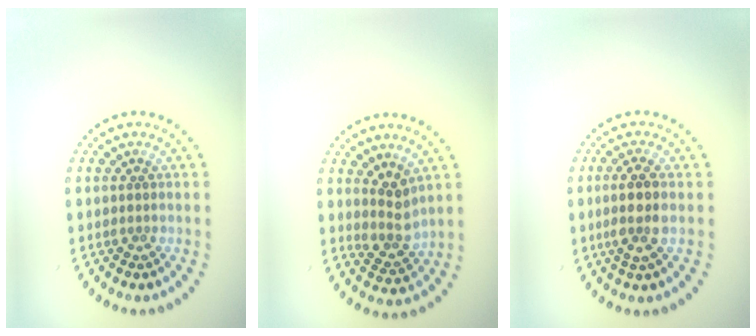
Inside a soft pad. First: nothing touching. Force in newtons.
{"total": 2.7, "press": 2.0, "slide": 1.8}
{"total": 2.9, "press": 2.6, "slide": 1.2}